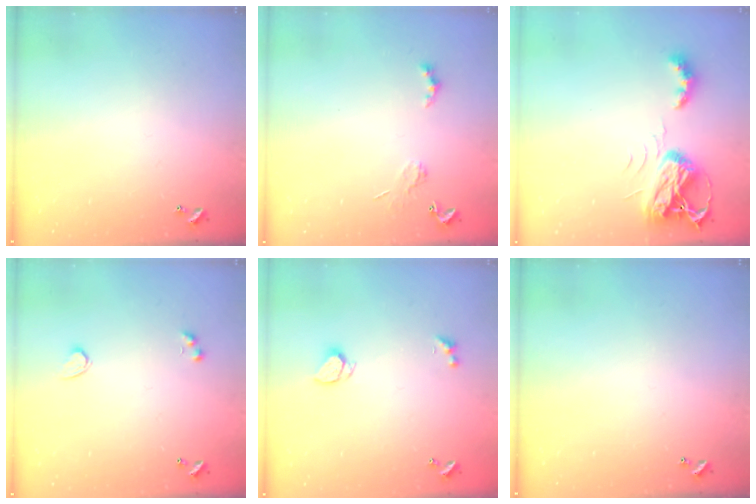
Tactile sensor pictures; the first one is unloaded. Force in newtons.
{"total": 2.0, "press": 1.9, "slide": 0.4}
{"total": 7.9, "press": 7.9, "slide": 0.8}
{"total": 1.9, "press": 1.5, "slide": 1.1}
{"total": 2.4, "press": 2.3, "slide": 0.6}
{"total": 0.0}